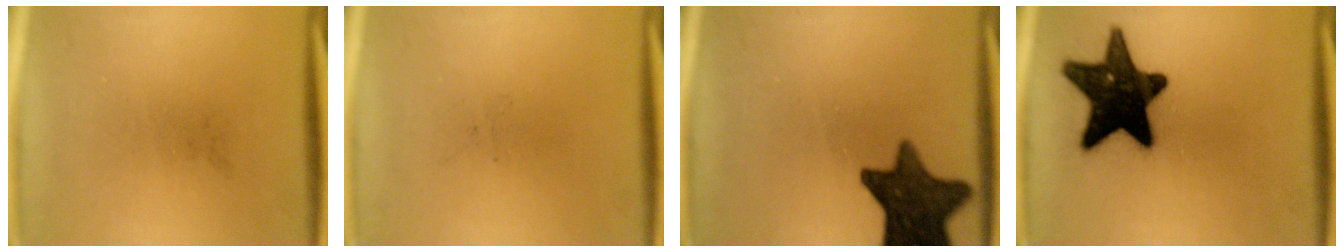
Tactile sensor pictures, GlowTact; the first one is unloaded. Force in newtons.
{"total": 0.0}
{"total": 13.9}
{"total": 17.2}